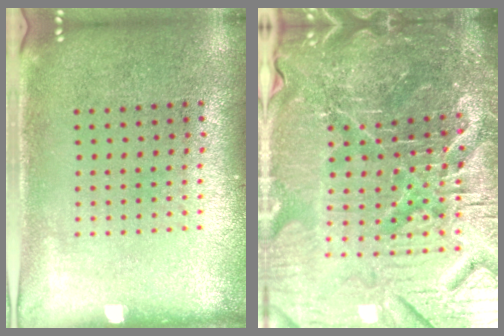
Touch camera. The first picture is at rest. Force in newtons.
{"total": 7.1, "press": 6.3, "slide": 3.2}